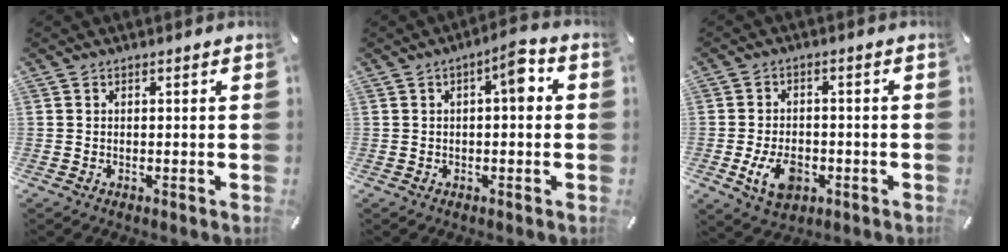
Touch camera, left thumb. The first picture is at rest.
{"total": 6.1, "force": [0.7, 2.1, 5.7], "torque": [-0.086, 0.008, 0.003]}
{"total": 7.9, "force": [-2.6, 5.3, 5.3], "torque": [-0.099, 0.003, -0.049]}